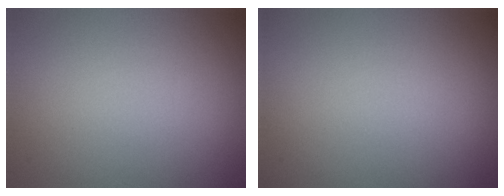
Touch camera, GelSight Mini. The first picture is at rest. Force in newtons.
{"total": 0.0}